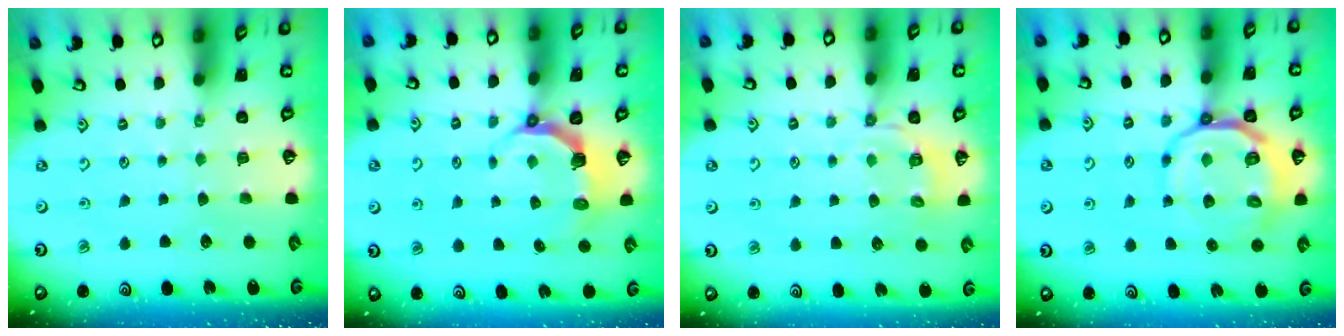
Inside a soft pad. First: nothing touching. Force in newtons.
{"total": 5.9, "press": 4.4, "slide": 4.0}
{"total": 6.3, "press": 6.0, "slide": 1.9}
{"total": 11.9, "press": 11.6, "slide": 2.6}